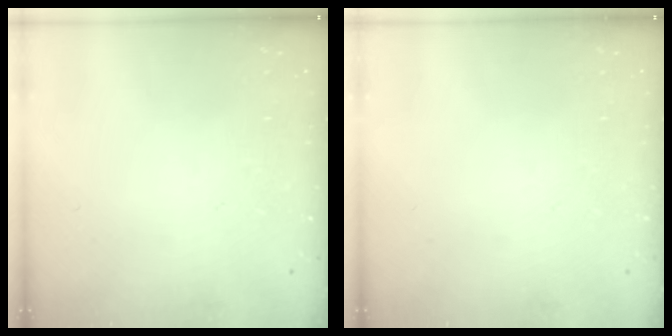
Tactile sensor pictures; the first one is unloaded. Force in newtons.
{"total": 0.0}